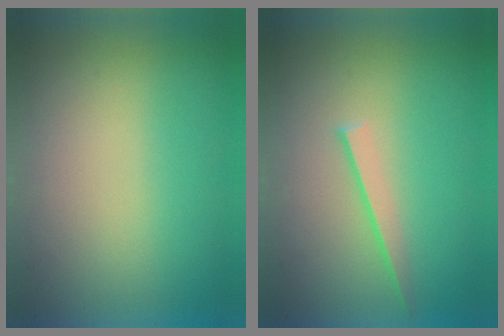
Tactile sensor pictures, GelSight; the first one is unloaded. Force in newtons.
{"total": 1.1}